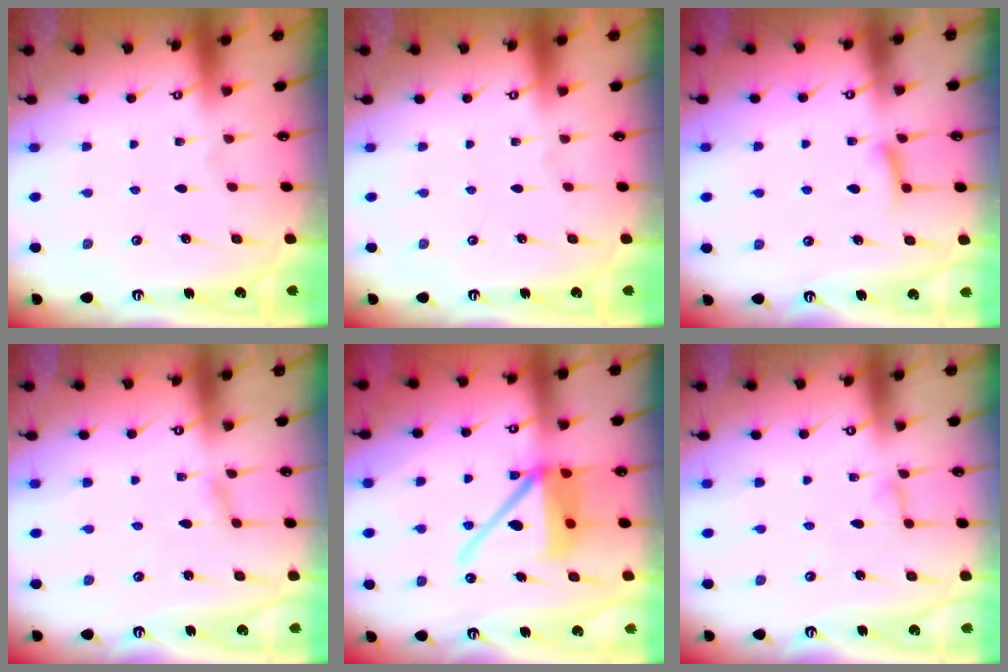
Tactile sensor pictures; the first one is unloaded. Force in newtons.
{"total": 0.0}
{"total": 7.7, "press": 7.6, "slide": 0.8}
{"total": 2.5, "press": 2.5, "slide": 0.2}
{"total": 15.2, "press": 15.1, "slide": 2.1}
{"total": 3.7, "press": 3.7, "slide": 0.4}